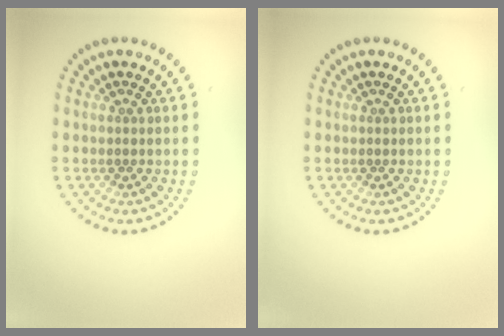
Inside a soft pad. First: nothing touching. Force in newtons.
{"total": 0.0}